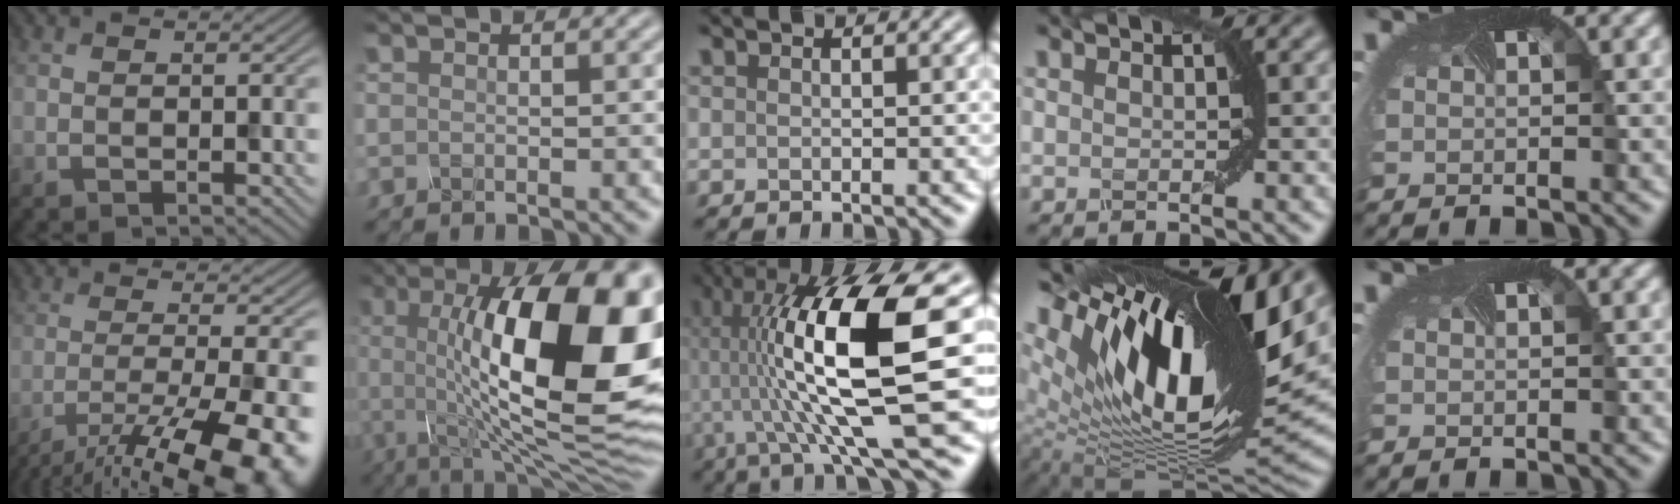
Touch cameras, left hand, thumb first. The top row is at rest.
{"thumb": {"total": 15.9, "force": [-10.7, 3.4, 11.3], "torque": [-0.174, -0.034, -0.152]}, "index": {"total": 19.2, "force": [2.7, 7.0, 17.6], "torque": [-0.239, 0.009, 0.042]}, "middle": {"total": 14.3, "force": [1.3, 2.8, 14.0], "torque": [-0.250, 0.008, 0.035]}, "ring": {"total": 17.1, "force": [6.6, 7.4, 13.9], "torque": [-0.253, 0.006, 0.118]}}